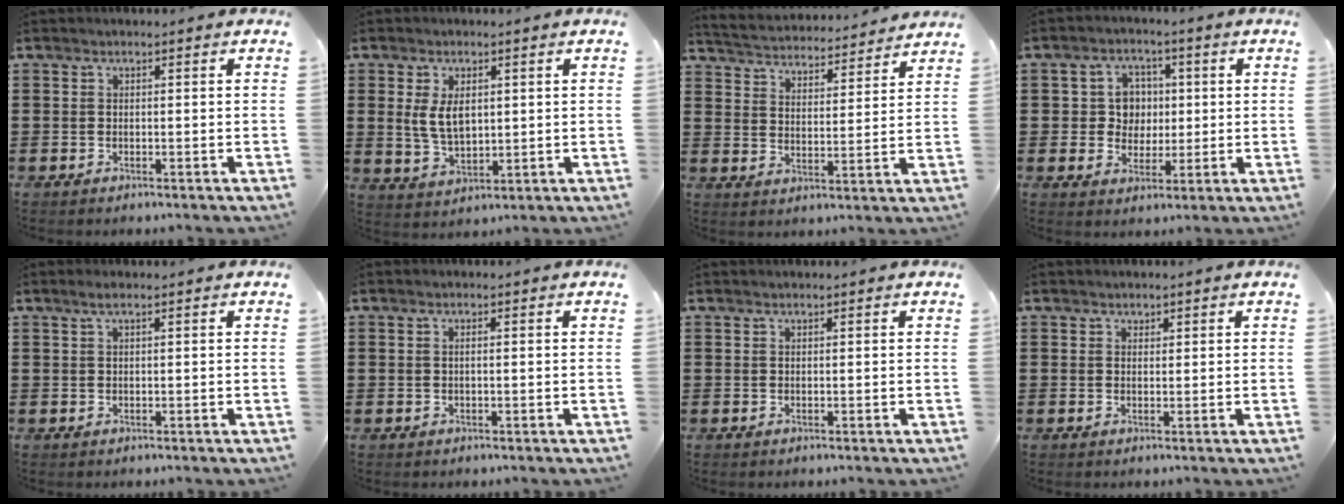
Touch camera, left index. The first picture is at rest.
{"total": 5.1, "force": [1.2, 2.9, 4.0], "torque": [-0.084, 0.001, 0.018]}
{"total": 3.8, "force": [3.8, -0.1, -0.2], "torque": [-0.020, -0.032, 0.060]}
{"total": 5.8, "force": [0.8, 5.4, 2.2], "torque": [-0.058, 0.013, 0.012]}
{"total": 1.2, "force": [0.5, 0.0, 1.1], "torque": [-0.022, 0.000, 0.010]}
{"total": 0.7, "force": [0.0, 0.1, 0.7], "torque": [-0.013, -0.002, 0.001]}
{"total": 0.0}
{"total": 0.9, "force": [0.7, 0.5, 0.2], "torque": [0.003, -0.001, 0.013]}